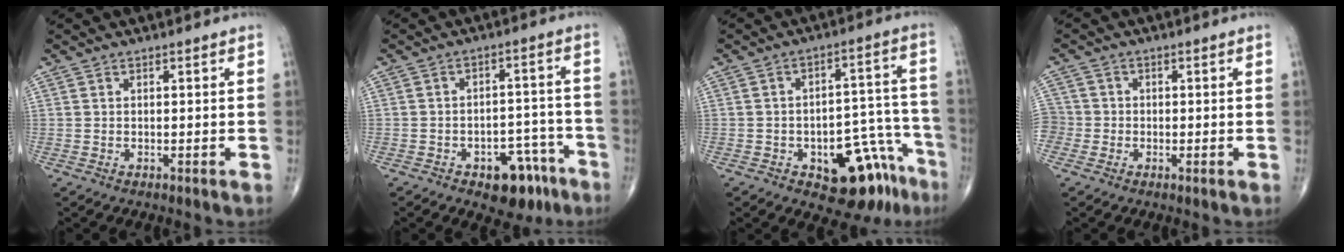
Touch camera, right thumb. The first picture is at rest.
{"total": 9.5, "force": [-5.6, 5.3, 5.5], "torque": [-0.038, 0.047, -0.071]}
{"total": 14.0, "force": [-7.9, 7.1, 9.1], "torque": [-0.063, 0.074, -0.101]}
{"total": 4.4, "force": [-1.2, 4.2, 0.7], "torque": [-0.011, 0.011, -0.028]}